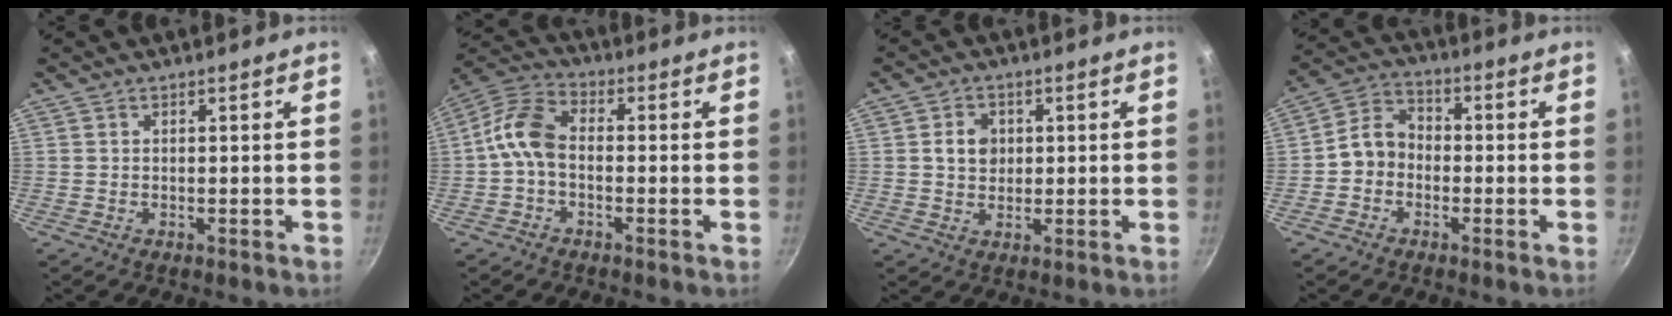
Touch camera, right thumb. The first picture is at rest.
{"total": 7.9, "force": [-1.5, 5.0, 5.9], "torque": [-0.112, 0.036, -0.047]}
{"total": 4.8, "force": [0.8, 4.0, 2.5], "torque": [-0.019, 0.003, 0.011]}
{"total": 6.7, "force": [-1.5, 5.5, 3.6], "torque": [-0.040, 0.028, -0.046]}